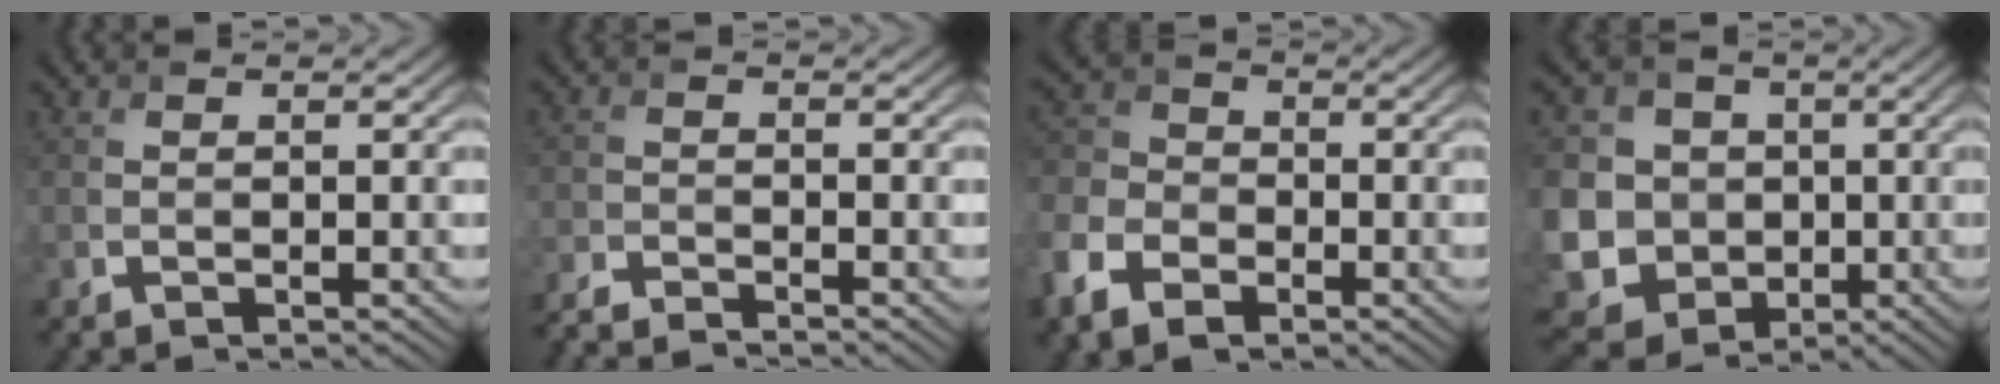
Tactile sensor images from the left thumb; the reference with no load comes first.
{"total": 4.0, "force": [-3.7, 0.1, 1.3], "torque": [-0.030, -0.011, -0.079]}
{"total": 8.5, "force": [-4.2, 5.4, 4.9], "torque": [-0.139, -0.016, -0.102]}
{"total": 14.5, "force": [-1.2, 13.4, 5.2], "torque": [-0.200, -0.011, -0.028]}